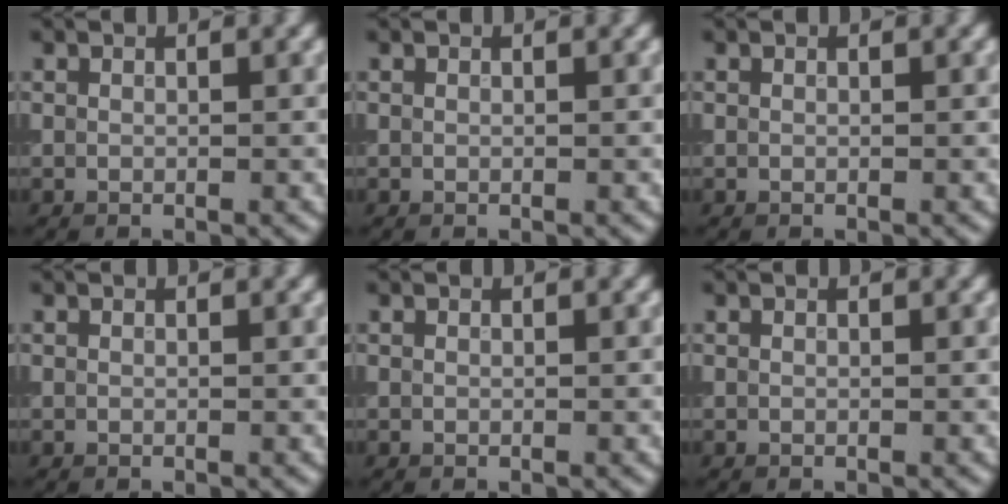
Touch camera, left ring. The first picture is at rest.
{"total": 0.0}
{"total": 0.0}
{"total": 0.0}
{"total": 0.0}
{"total": 0.0}